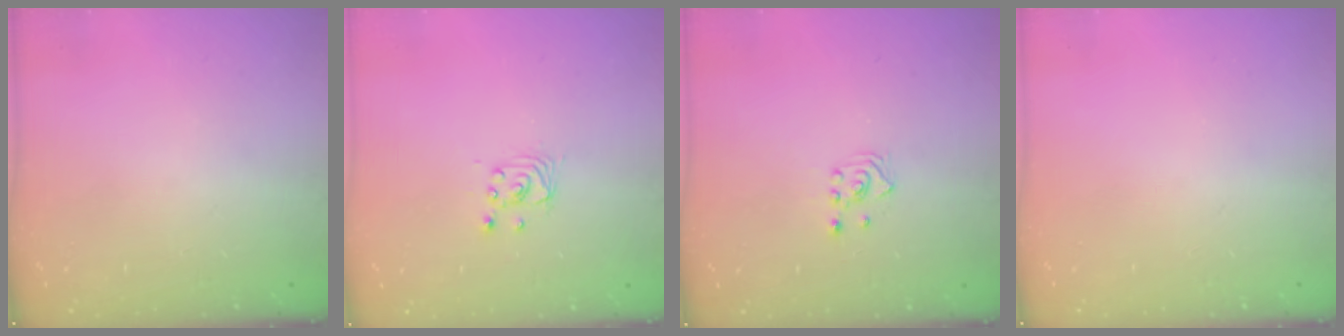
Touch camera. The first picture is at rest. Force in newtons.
{"total": 2.4, "press": 2.4, "slide": 0.2}
{"total": 2.6, "press": 2.4, "slide": 0.9}
{"total": 0.0}